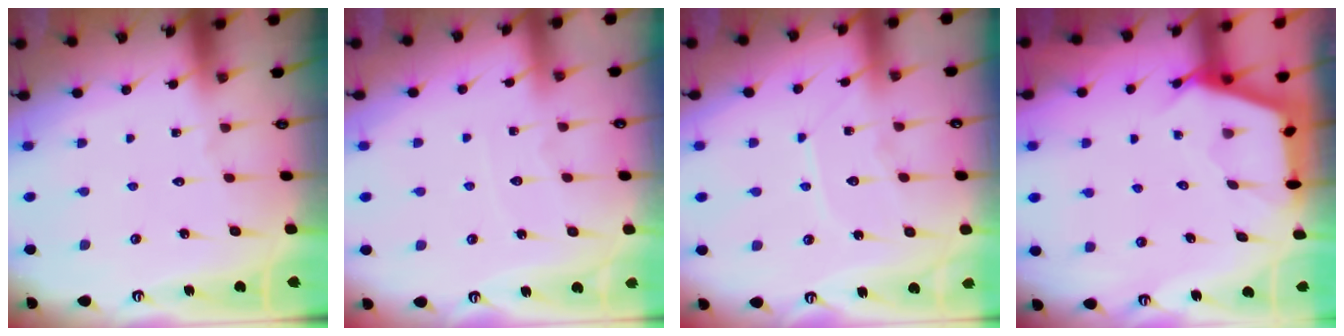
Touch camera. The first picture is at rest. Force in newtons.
{"total": 4.7, "press": 4.7, "slide": 0.6}
{"total": 7.3, "press": 7.3, "slide": 0.3}
{"total": 2.7, "press": 2.7, "slide": 0.3}